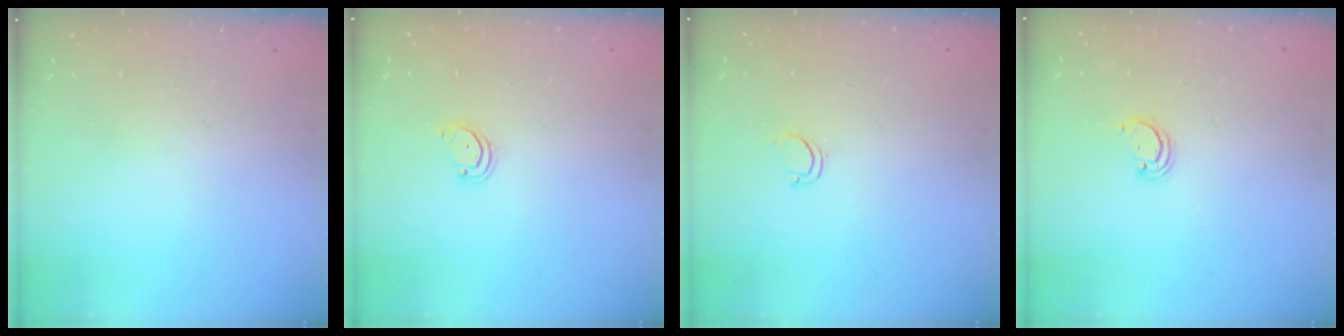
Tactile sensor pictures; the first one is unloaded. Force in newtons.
{"total": 3.0, "press": 3.0, "slide": 0.2}
{"total": 2.8, "press": 2.8, "slide": 0.2}
{"total": 2.1, "press": 2.1, "slide": 0.2}